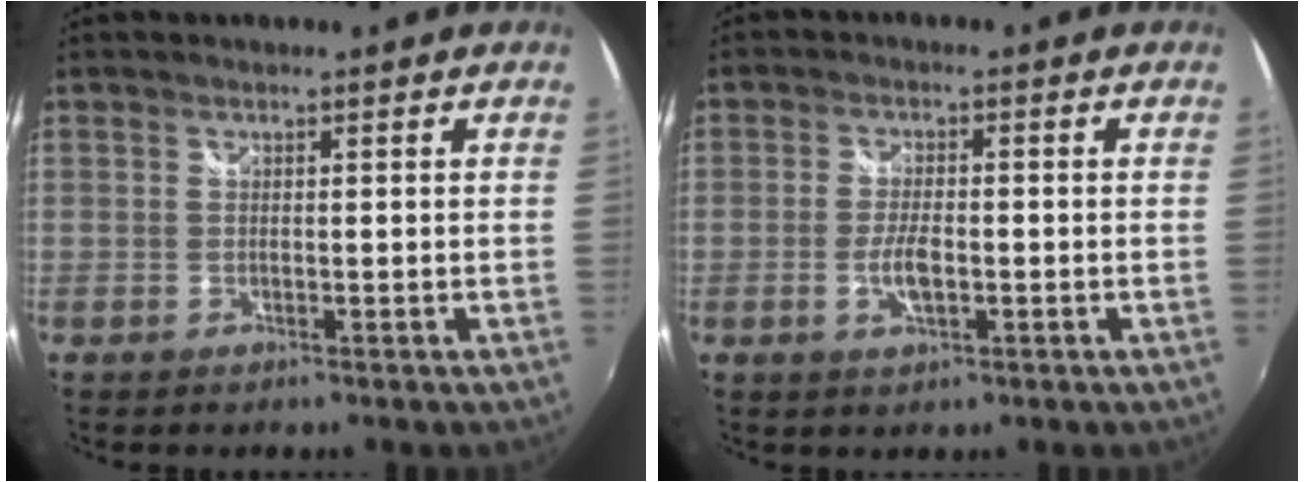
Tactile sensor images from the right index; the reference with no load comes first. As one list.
[{"total": 4.4, "force": [-1.4, 1.6, 3.9], "torque": [-0.082, -0.002, -0.025]}]